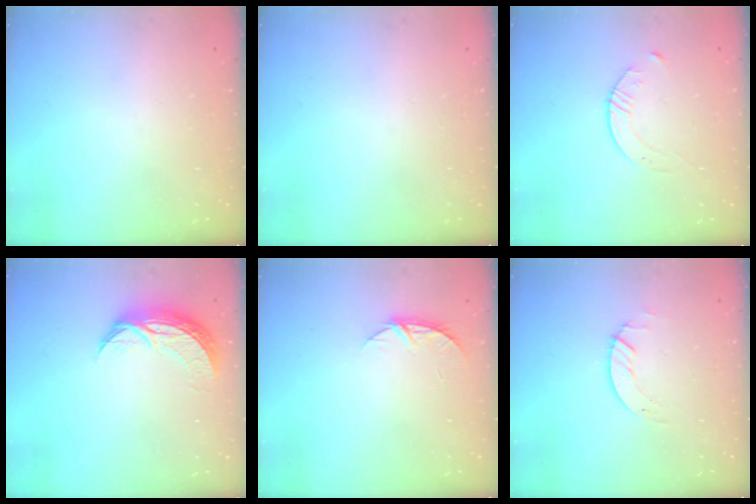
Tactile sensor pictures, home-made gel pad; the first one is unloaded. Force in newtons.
{"total": 0.0}
{"total": 3.9, "press": 3.9, "slide": 0.4}
{"total": 10.1, "press": 10.1, "slide": 0.3}
{"total": 4.6, "press": 4.6, "slide": 0.5}
{"total": 1.3, "press": 1.2, "slide": 0.1}